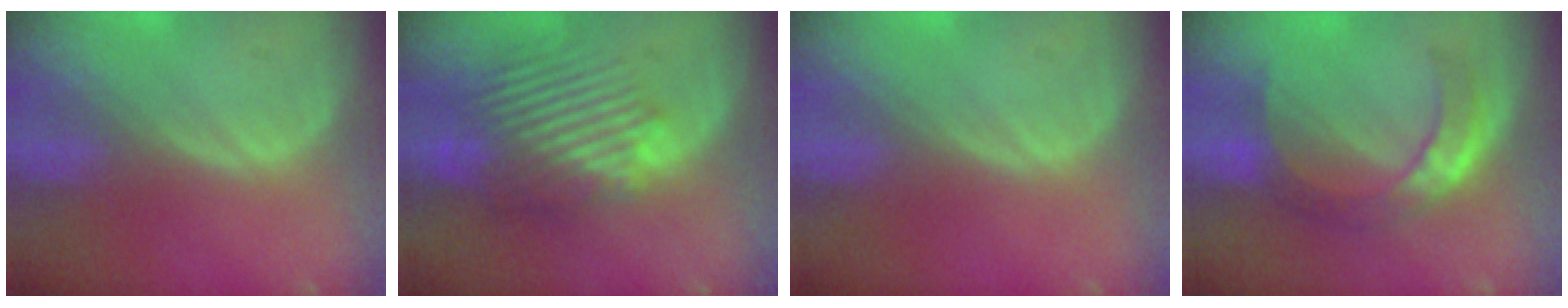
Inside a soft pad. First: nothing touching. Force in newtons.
{"total": 10.2, "press": 9.1, "slide": 4.7}
{"total": 0.0}
{"total": 6.8, "press": 6.6, "slide": 1.9}